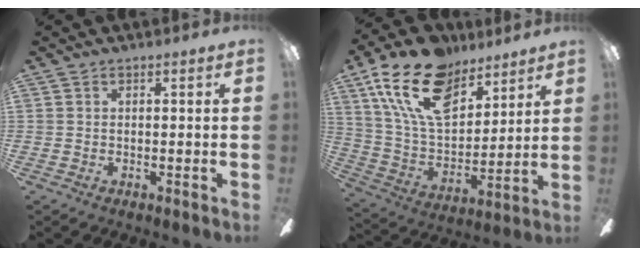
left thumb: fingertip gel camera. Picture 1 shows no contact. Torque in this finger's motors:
{"motor_torque": [0.35, 0.57, 1.50, -1.27, 0.49]}